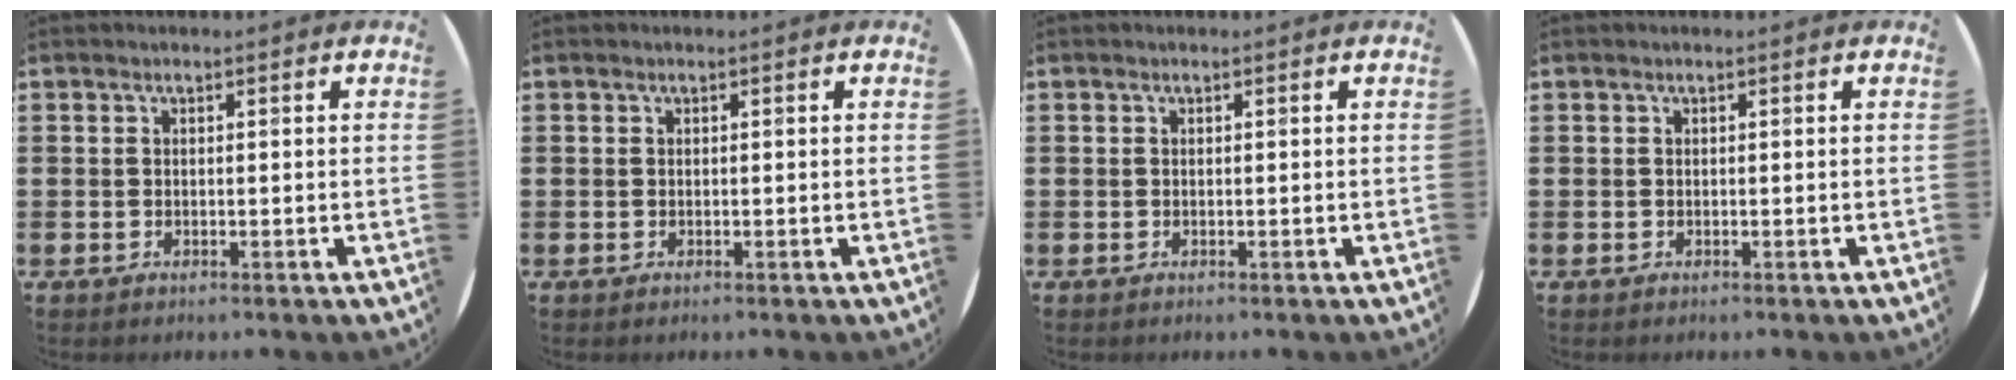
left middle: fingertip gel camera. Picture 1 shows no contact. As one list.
[{"total": 0.0}, {"total": 0.0}, {"total": 0.0}]